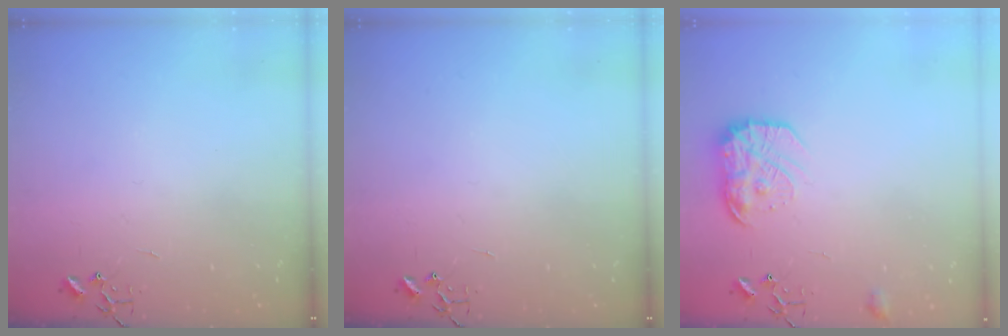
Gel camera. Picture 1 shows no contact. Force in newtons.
{"total": 0.0}
{"total": 14.3, "press": 14.3, "slide": 0.9}